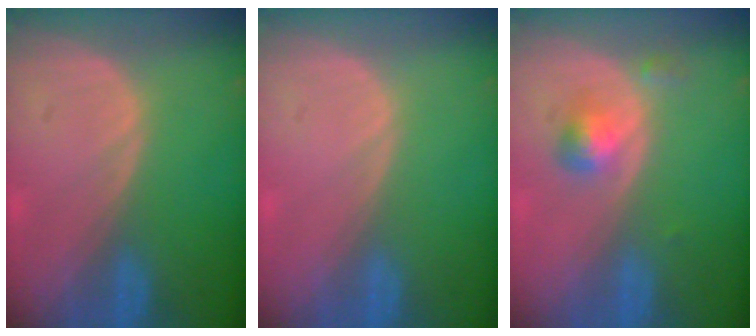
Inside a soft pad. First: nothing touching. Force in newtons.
{"total": 0.0}
{"total": 3.1, "press": 3.1, "slide": 0.2}